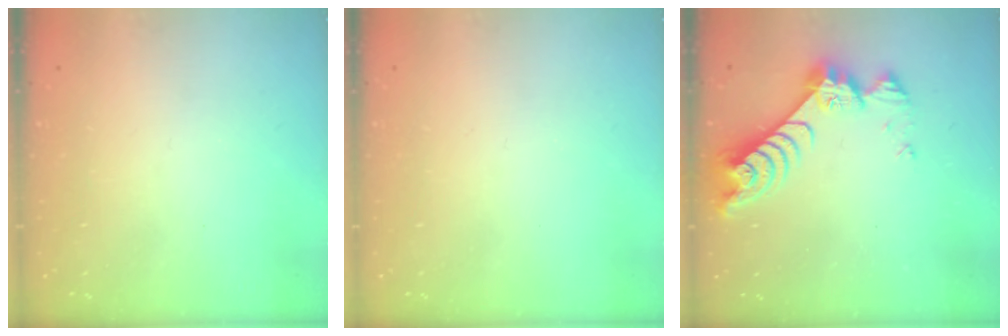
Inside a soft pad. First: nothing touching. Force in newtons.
{"total": 0.0}
{"total": 8.9, "press": 8.8, "slide": 0.8}